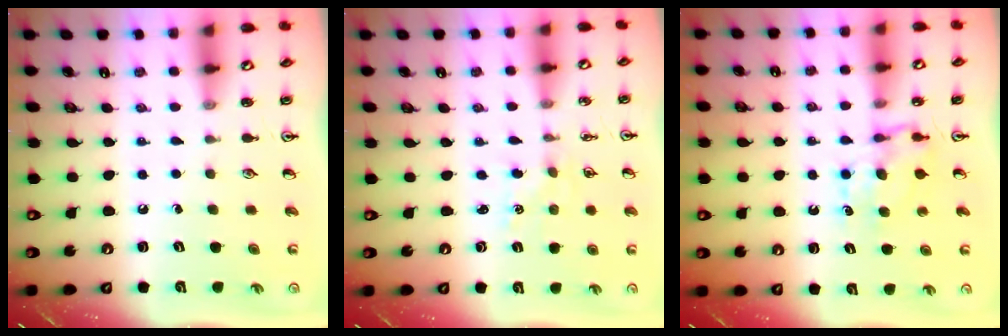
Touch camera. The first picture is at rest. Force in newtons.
{"total": 0.8, "press": 0.8, "slide": 0.1}
{"total": 7.4, "press": 7.4, "slide": 0.9}